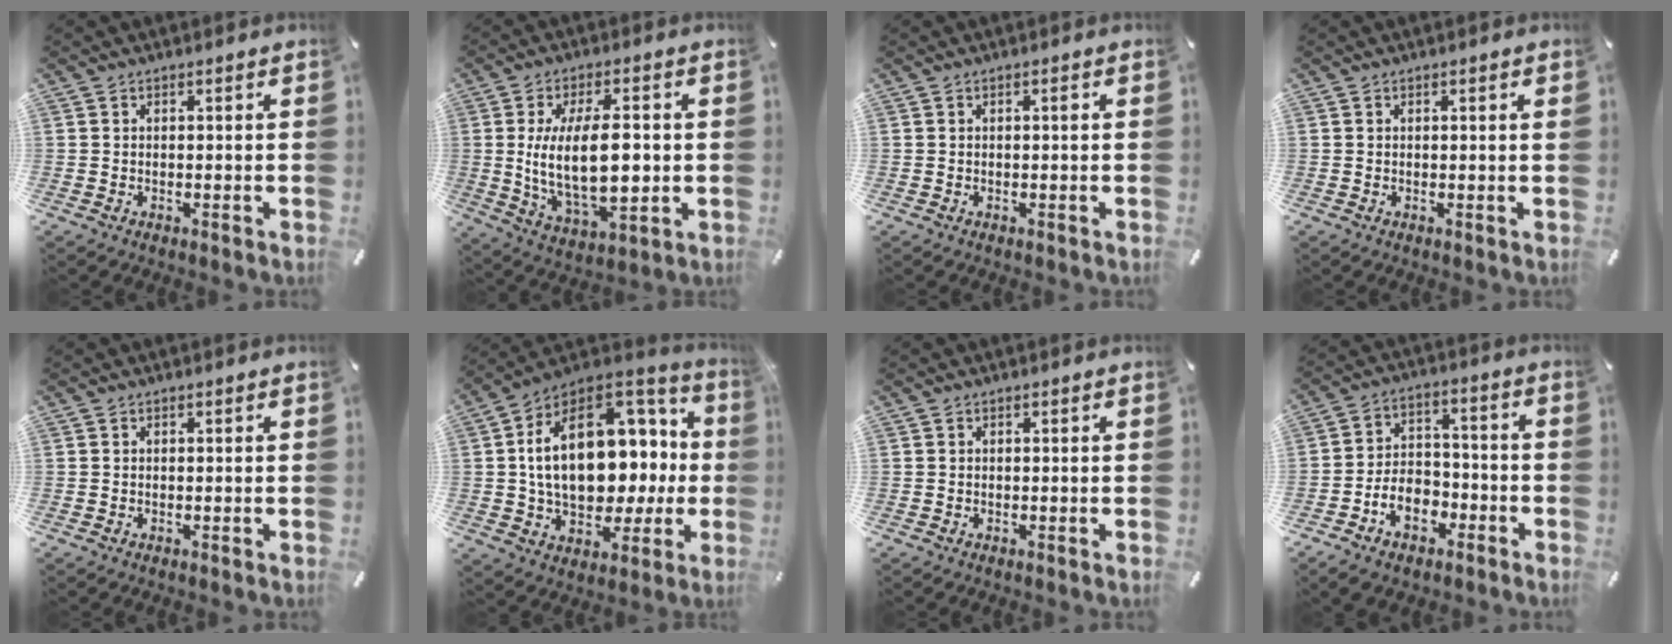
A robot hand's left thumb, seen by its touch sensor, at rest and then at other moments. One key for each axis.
{"total": 16.8, "fx": 0.9, "fy": 7.9, "fz": 14.8, "tx": -0.272, "ty": -0.016, "tz": 0.011}
{"total": 0.8, "fx": 0.0, "fy": 0.1, "fz": 0.8, "tx": -0.015, "ty": 0.001, "tz": 0.000}
{"total": 1.0, "fx": 0.2, "fy": 0.0, "fz": 0.9, "tx": -0.017, "ty": -0.001, "tz": 0.003}
{"total": 0.0}
{"total": 24.5, "fx": 3.4, "fy": 16.2, "fz": 18.1, "tx": -0.304, "ty": -0.012, "tz": 0.072}
{"total": 0.0}
{"total": 11.1, "fx": -5.2, "fy": 7.7, "fz": 6.0, "tx": -0.111, "ty": 0.039, "tz": -0.094}